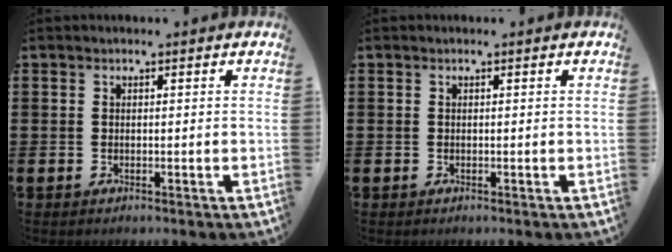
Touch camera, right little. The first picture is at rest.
{"total": 0.0}